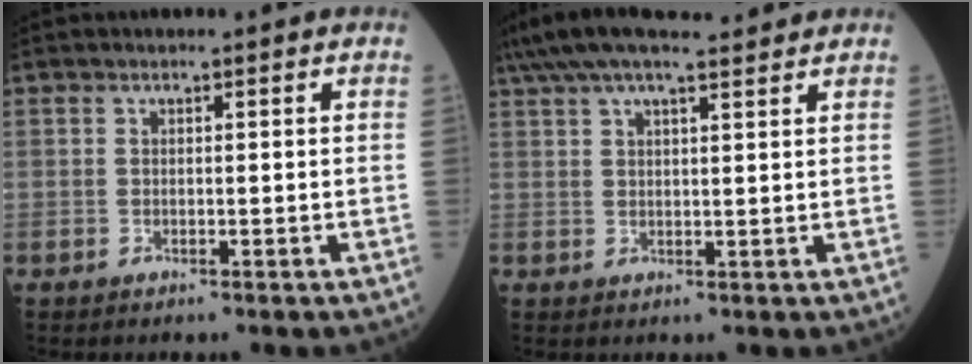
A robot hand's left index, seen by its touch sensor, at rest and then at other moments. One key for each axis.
{"total": 12.1, "fx": 10.4, "fy": 1.6, "fz": 5.9, "tx": -0.110, "ty": 0.047, "tz": 0.165}